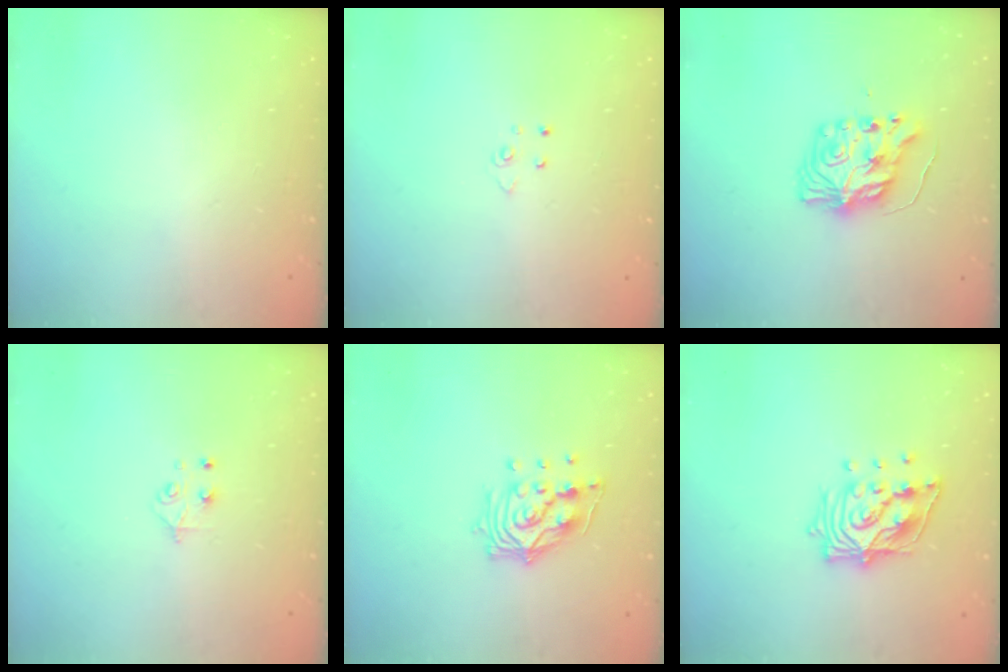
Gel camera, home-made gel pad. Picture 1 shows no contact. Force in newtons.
{"total": 4.1, "press": 4.1, "slide": 0.4}
{"total": 8.5, "press": 8.5, "slide": 0.6}
{"total": 4.4, "press": 4.4, "slide": 0.4}
{"total": 11.8, "press": 11.7, "slide": 1.4}
{"total": 14.9, "press": 14.8, "slide": 2.0}